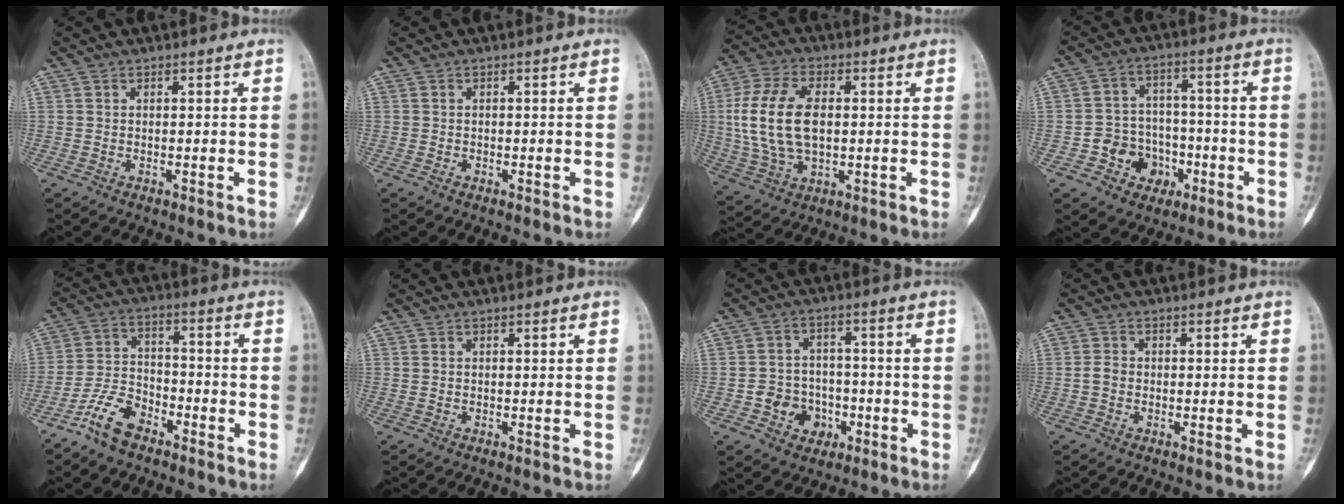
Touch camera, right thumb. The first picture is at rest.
{"total": 0.0}
{"total": 15.5, "force": [1.0, 9.1, 12.5], "torque": [-0.251, 0.008, 0.021]}
{"total": 9.7, "force": [-3.9, 8.2, 3.2], "torque": [-0.007, 0.044, -0.059]}
{"total": 8.8, "force": [-6.1, 4.4, 4.5], "torque": [-0.087, 0.039, -0.125]}
{"total": 0.0}
{"total": 8.1, "force": [-3.0, 6.9, 3.1], "torque": [-0.010, 0.031, -0.045]}
{"total": 1.8, "force": [-0.4, 1.4, 1.1], "torque": [-0.018, 0.005, -0.011]}